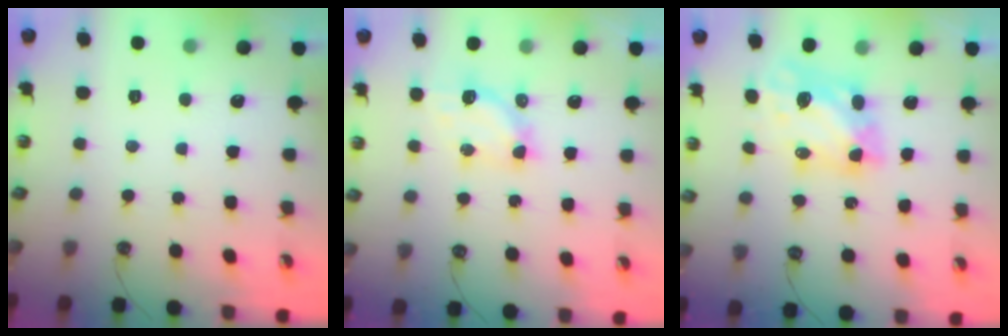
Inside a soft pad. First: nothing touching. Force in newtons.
{"total": 6.1, "press": 6.1, "slide": 0.3}
{"total": 6.3, "press": 6.3, "slide": 0.7}